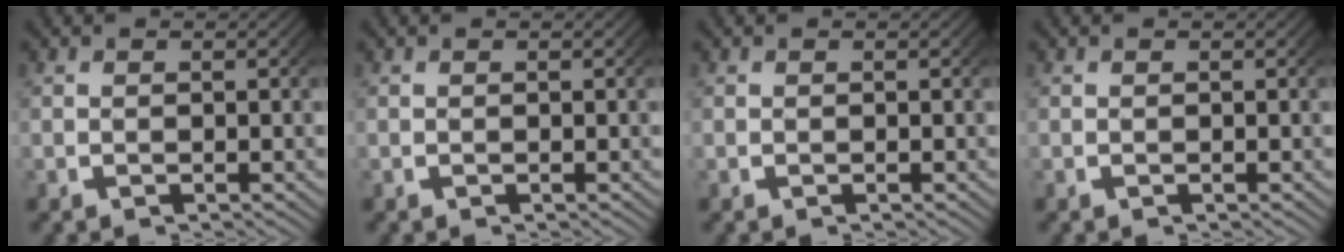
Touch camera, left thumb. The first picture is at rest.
{"total": 0.0}
{"total": 0.0}
{"total": 0.0}